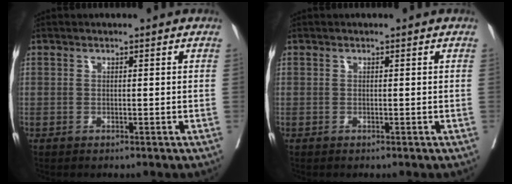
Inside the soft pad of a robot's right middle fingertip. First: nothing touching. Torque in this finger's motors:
{"motor_torque": [0.03, -0.03, 0.00, -0.01]}